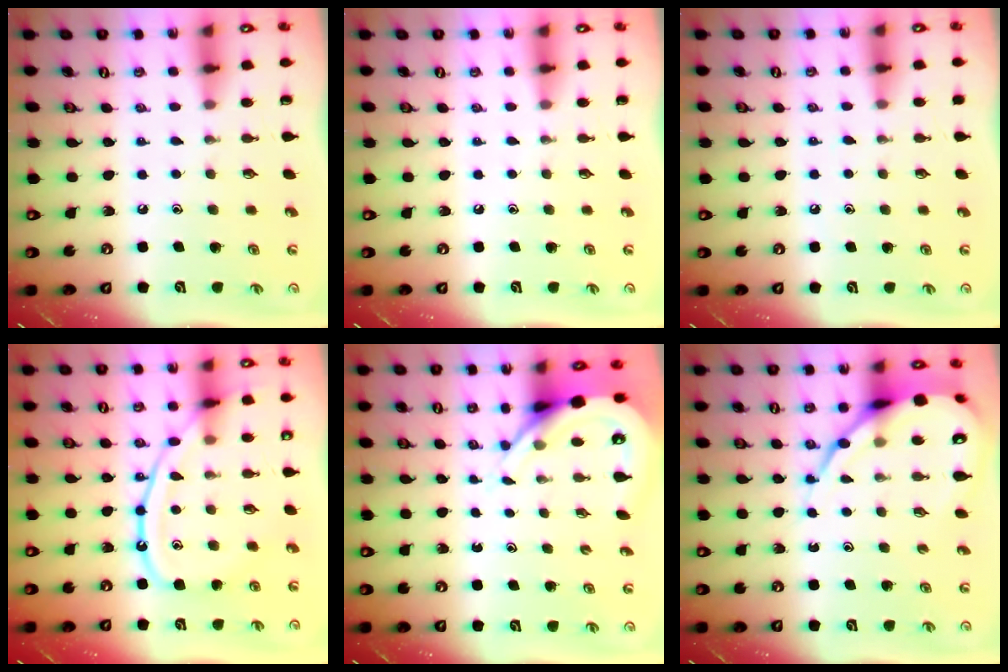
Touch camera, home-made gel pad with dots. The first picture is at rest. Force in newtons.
{"total": 0.0}
{"total": 4.3, "press": 4.2, "slide": 0.7}
{"total": 12.8, "press": 12.7, "slide": 1.2}
{"total": 6.1, "press": 6.0, "slide": 0.8}
{"total": 12.4, "press": 12.3, "slide": 1.4}